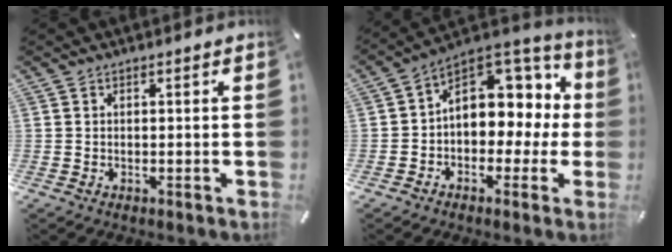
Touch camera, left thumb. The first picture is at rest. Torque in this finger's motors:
{"motor_torque": [1.89, 3.12, 0.95, 0.57, 0.18]}